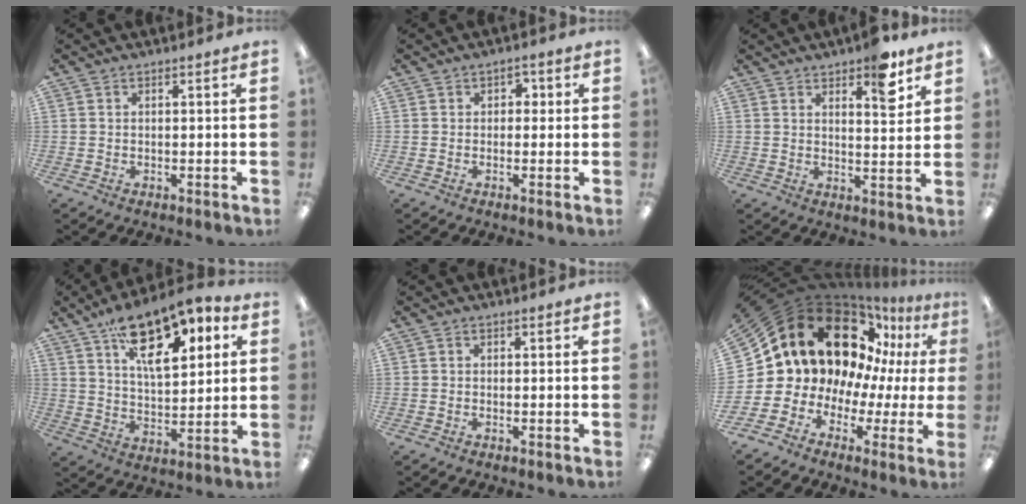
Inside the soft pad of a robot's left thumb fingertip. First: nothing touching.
{"total": 1.9, "force": [-0.2, 1.6, 0.9], "torque": [-0.019, 0.010, -0.007]}
{"total": 8.4, "force": [5.6, 3.2, 5.4], "torque": [-0.048, -0.038, 0.087]}
{"total": 17.8, "force": [11.2, 8.2, 11.0], "torque": [-0.174, -0.049, 0.192]}
{"total": 0.8, "force": [-0.5, 0.6, 0.3], "torque": [-0.005, 0.003, -0.010]}
{"total": 21.6, "force": [10.4, 14.9, 11.7], "torque": [-0.222, -0.079, 0.214]}